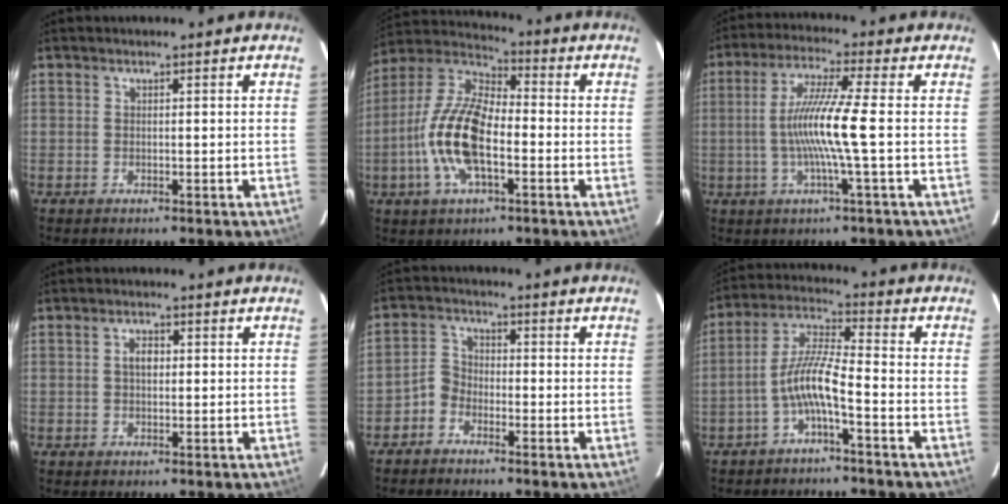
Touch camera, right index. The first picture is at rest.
{"total": 15.3, "force": [-3.7, 6.6, 13.3], "torque": [-0.278, 0.004, -0.079]}
{"total": 10.2, "force": [-1.2, -1.2, 10.1], "torque": [-0.197, 0.000, -0.023]}
{"total": 2.4, "force": [0.3, 1.4, 1.9], "torque": [-0.032, 0.007, 0.006]}
{"total": 3.5, "force": [-2.4, 2.4, 0.9], "torque": [-0.017, 0.014, -0.050]}
{"total": 7.4, "force": [-3.4, 0.7, 6.5], "torque": [-0.148, 0.015, -0.065]}